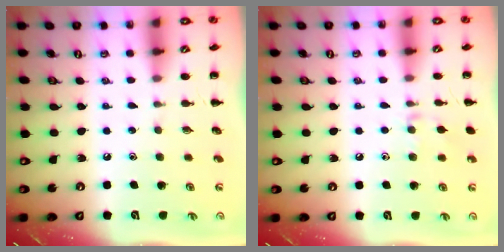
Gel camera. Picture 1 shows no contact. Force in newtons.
{"total": 6.9, "press": 6.7, "slide": 1.8}